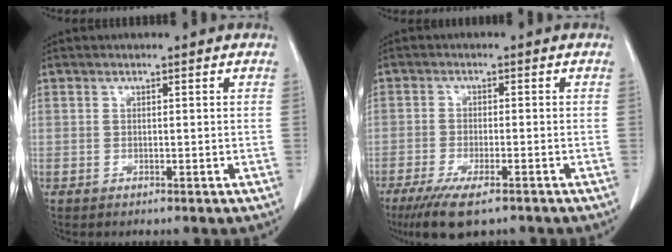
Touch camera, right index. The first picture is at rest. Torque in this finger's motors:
{"motor_torque": [0.80, -0.74, 0.37, 0.12]}